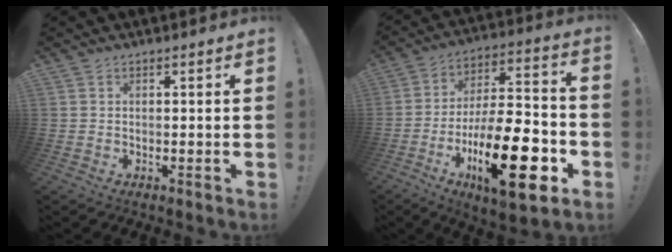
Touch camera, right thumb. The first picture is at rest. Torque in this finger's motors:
{"motor_torque": [2.33, 2.68, 1.52, -1.25, 0.59]}